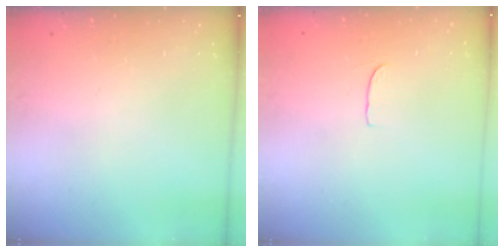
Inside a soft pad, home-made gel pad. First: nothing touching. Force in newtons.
{"total": 4.1, "press": 4.1, "slide": 0.3}